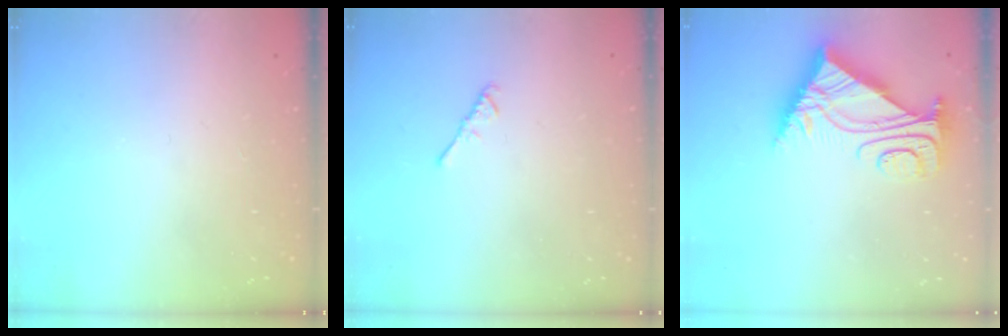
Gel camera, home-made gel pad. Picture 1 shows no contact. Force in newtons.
{"total": 2.6, "press": 2.6, "slide": 0.6}
{"total": 10.8, "press": 10.7, "slide": 0.9}